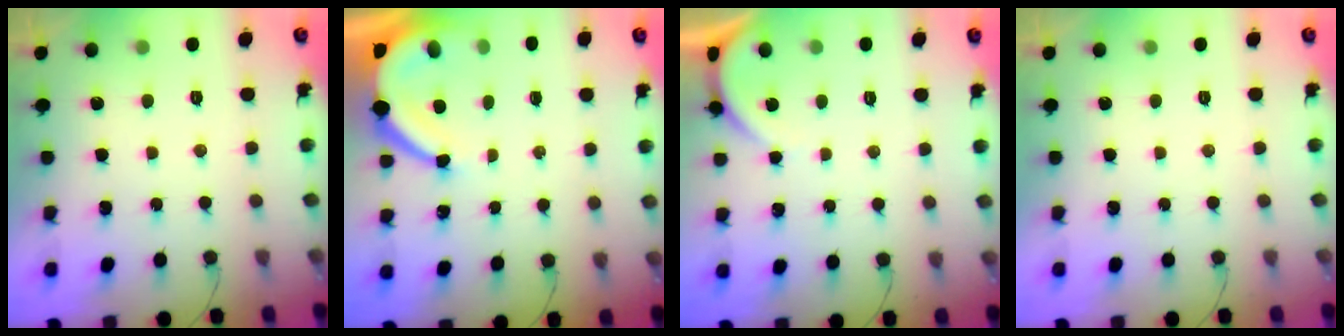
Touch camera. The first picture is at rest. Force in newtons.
{"total": 7.2, "press": 7.2, "slide": 0.7}
{"total": 2.8, "press": 2.8, "slide": 0.5}
{"total": 0.0}